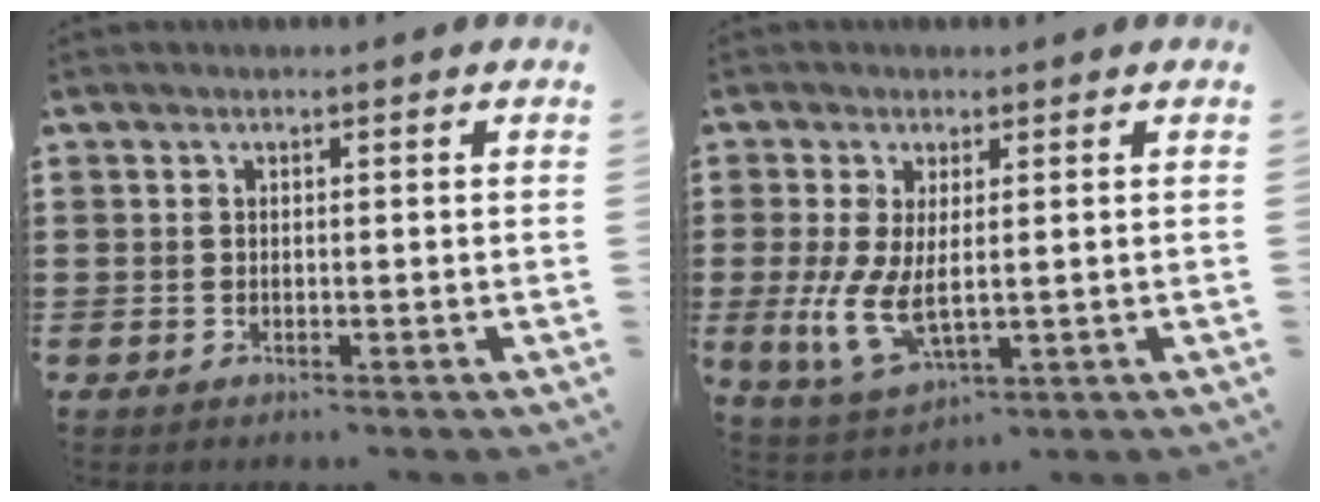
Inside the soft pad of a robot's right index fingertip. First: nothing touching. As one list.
[{"total": 6.8, "force": [0.4, 2.9, 6.2], "torque": [-0.151, -0.015, 0.006]}]